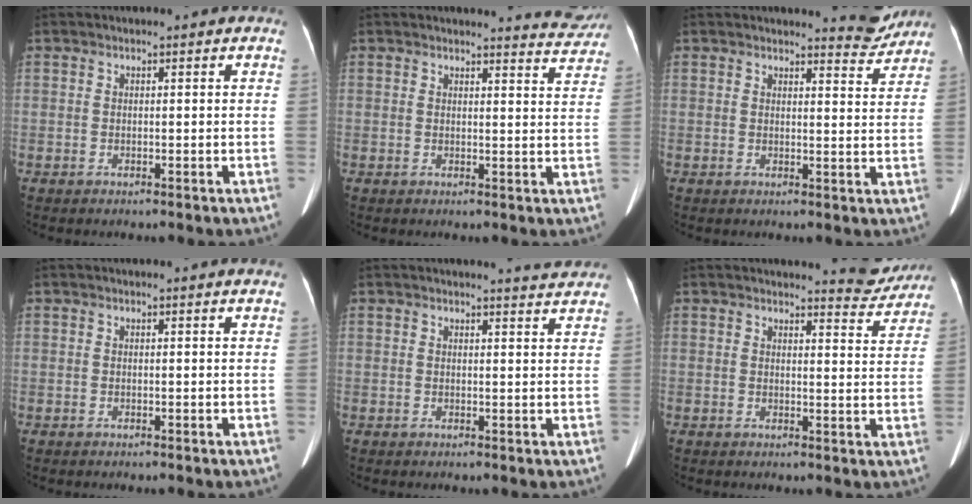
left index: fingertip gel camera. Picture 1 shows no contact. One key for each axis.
{"total": 5.3, "fx": 5.3, "fy": 0.2, "fz": -0.2, "tx": 0.004, "ty": -0.028, "tz": 0.042}
{"total": 4.2, "fx": 4.2, "fy": 0.4, "fz": 0.0, "tx": 0.001, "ty": -0.028, "tz": 0.040}
{"total": 1.2, "fx": 1.2, "fy": -0.1, "fz": 0.3, "tx": -0.016, "ty": -0.004, "tz": 0.011}
{"total": 3.4, "fx": 3.3, "fy": -0.2, "fz": 0.5, "tx": -0.012, "ty": -0.009, "tz": 0.029}
{"total": 5.6, "fx": 5.5, "fy": 0.6, "fz": 0.2, "tx": 0.002, "ty": -0.028, "tz": 0.053}